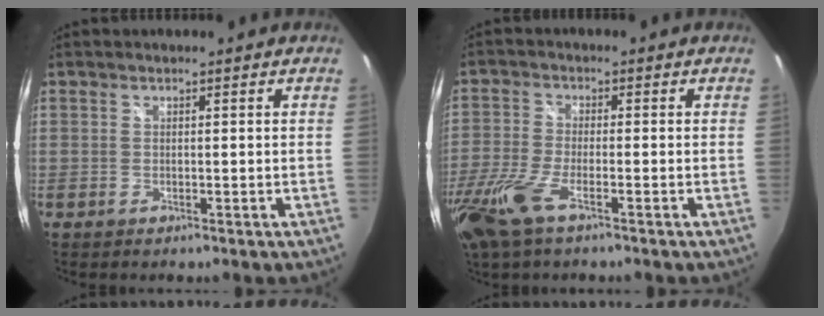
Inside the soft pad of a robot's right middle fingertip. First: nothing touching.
{"total": 10.7, "force": [-6.4, 3.1, 8.1], "torque": [-0.198, -0.030, -0.130]}